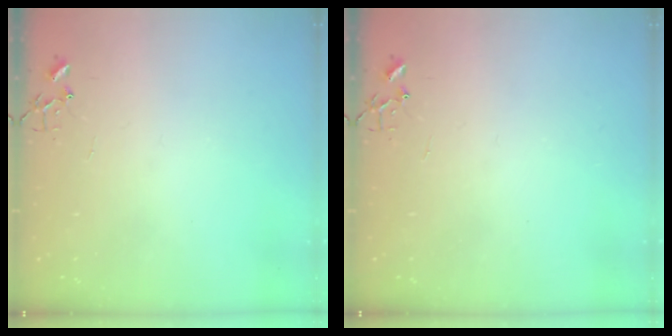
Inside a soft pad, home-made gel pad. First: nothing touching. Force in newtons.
{"total": 0.0}